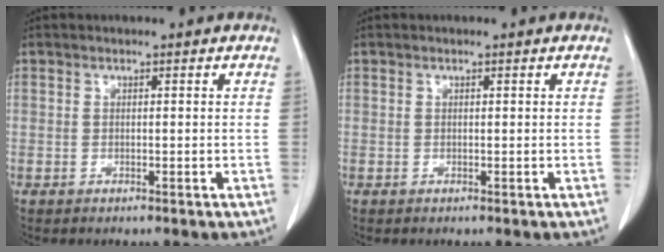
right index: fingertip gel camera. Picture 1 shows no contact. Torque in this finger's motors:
{"motor_torque": [-0.04, -0.02, 0.00, 0.01]}